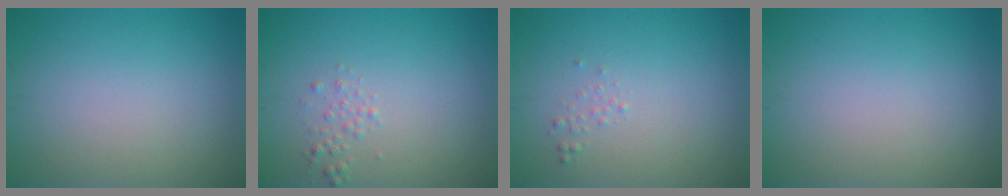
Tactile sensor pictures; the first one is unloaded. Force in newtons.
{"total": 0.9, "press": 0.9, "slide": 0.1}
{"total": 0.6, "press": 0.6, "slide": 0.1}
{"total": 0.0}